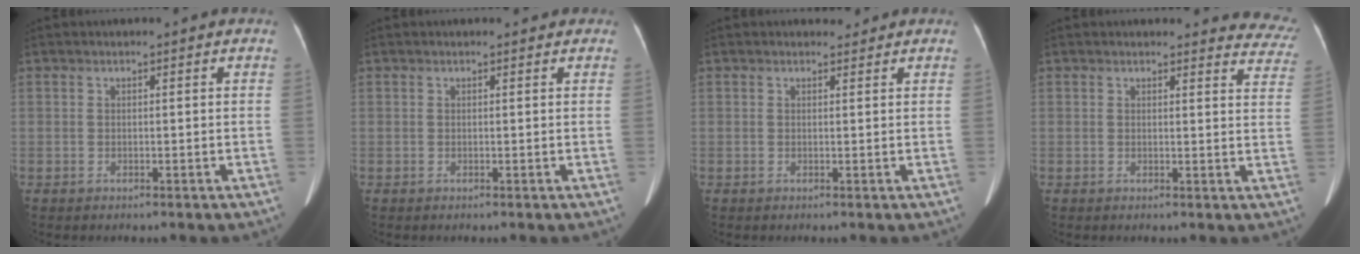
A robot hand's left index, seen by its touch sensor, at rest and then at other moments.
{"total": 0.9, "force": [0.8, 0.4, 0.2], "torque": [-0.009, 0.004, 0.006]}
{"total": 1.0, "force": [1.0, 0.4, -0.1], "torque": [-0.003, -0.004, 0.012]}
{"total": 9.0, "force": [8.6, 2.4, 0.6], "torque": [0.042, -0.034, 0.050]}